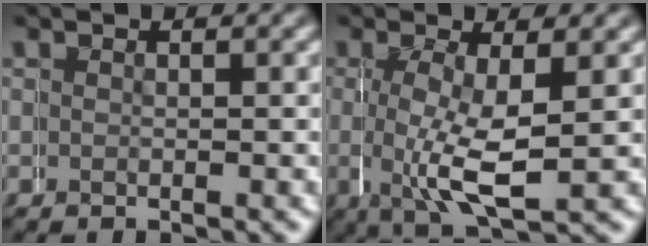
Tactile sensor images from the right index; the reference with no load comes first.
{"total": 5.0, "force": [0.7, 1.6, 4.7], "torque": [-0.094, -0.006, 0.015]}